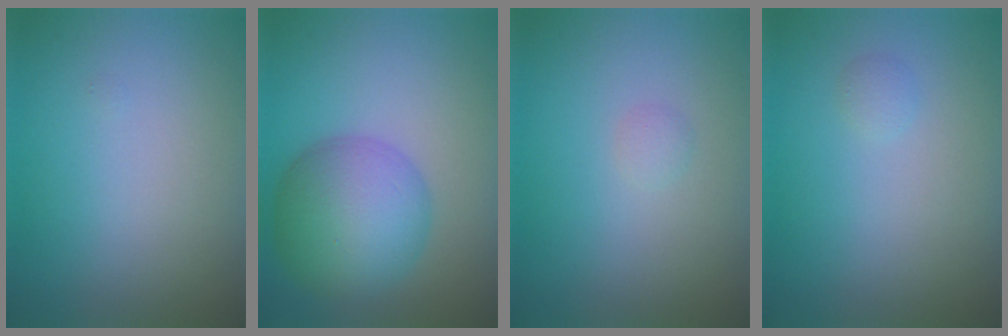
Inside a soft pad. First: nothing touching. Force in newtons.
{"total": 7.8, "press": 7.8, "slide": 0.4}
{"total": 0.6, "press": 0.6, "slide": 0.0}
{"total": 0.6, "press": 0.6, "slide": 0.0}